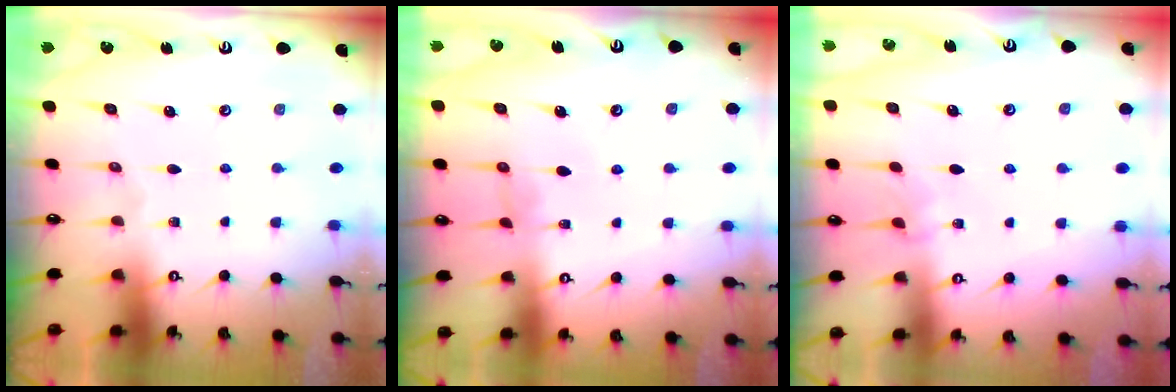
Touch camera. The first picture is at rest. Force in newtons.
{"total": 0.6, "press": 0.4, "slide": 0.5}
{"total": 2.8, "press": 2.8, "slide": 0.3}